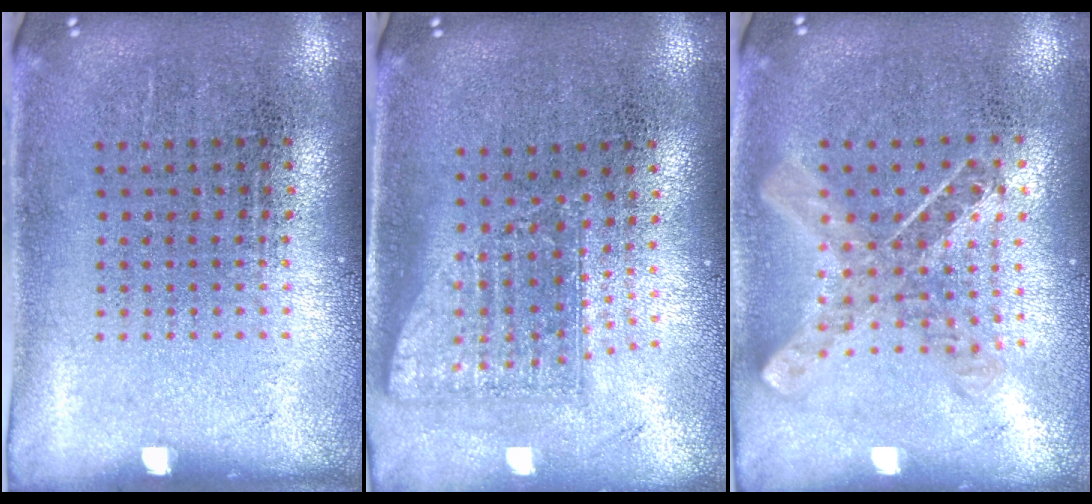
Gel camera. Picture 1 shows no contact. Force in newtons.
{"total": 1.7, "press": 1.2, "slide": 1.1}
{"total": 0.9, "press": 0.8, "slide": 0.2}